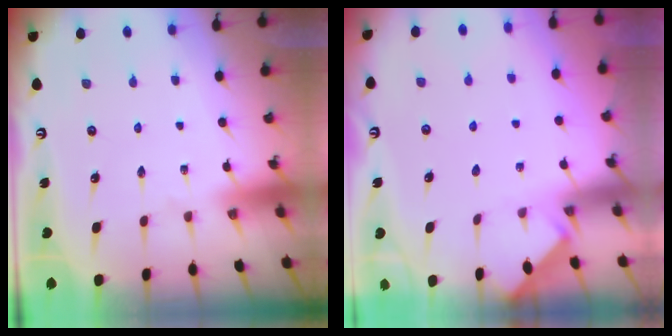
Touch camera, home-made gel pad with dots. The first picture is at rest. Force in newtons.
{"total": 1.3, "press": 1.3, "slide": 0.3}